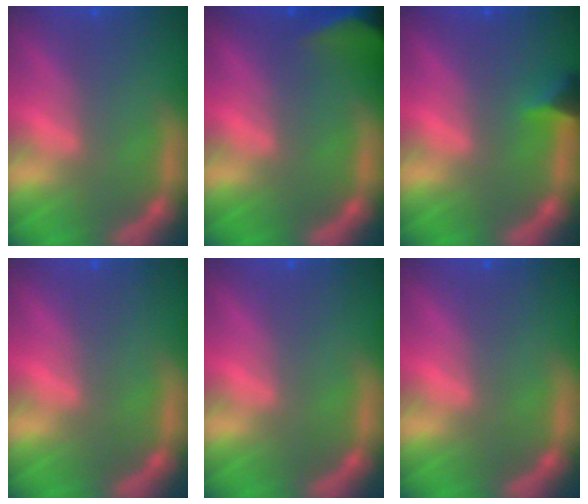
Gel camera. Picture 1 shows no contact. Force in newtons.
{"total": 8.9}
{"total": 1.9}
{"total": 0.0}
{"total": 0.0}
{"total": 0.0}